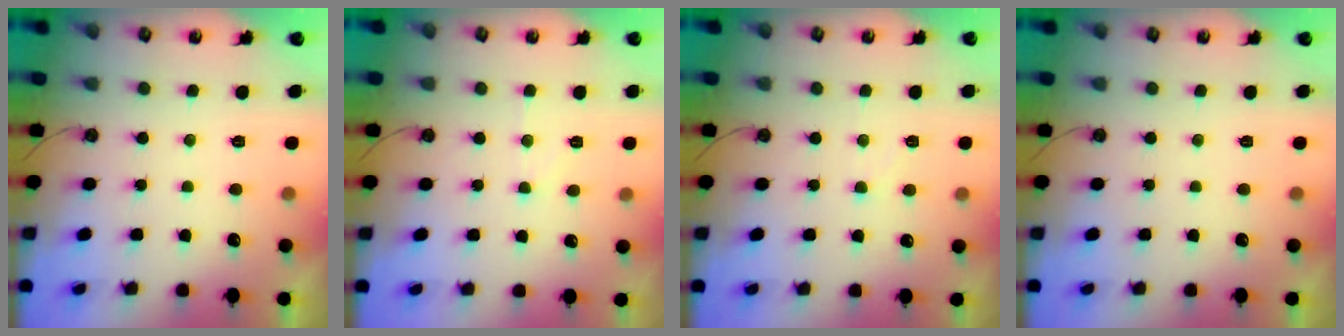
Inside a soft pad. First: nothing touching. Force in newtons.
{"total": 5.3, "press": 5.3, "slide": 0.5}
{"total": 3.2, "press": 3.1, "slide": 0.4}
{"total": 0.0}